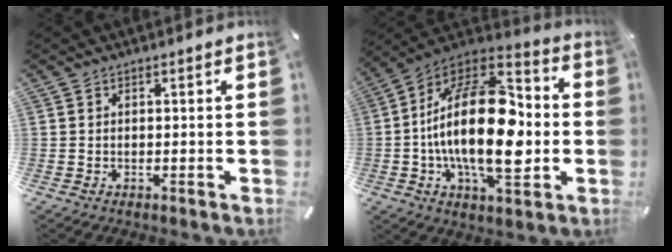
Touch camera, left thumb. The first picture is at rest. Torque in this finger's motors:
{"motor_torque": [0.71, 2.29, 2.77, 0.00, 0.82]}